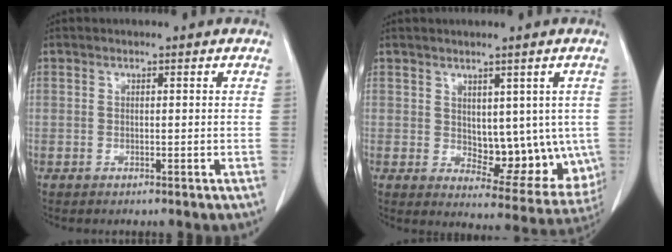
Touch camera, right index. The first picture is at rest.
{"total": 11.1, "force": [0.5, 6.0, 9.3], "torque": [-0.104, -0.005, 0.026]}